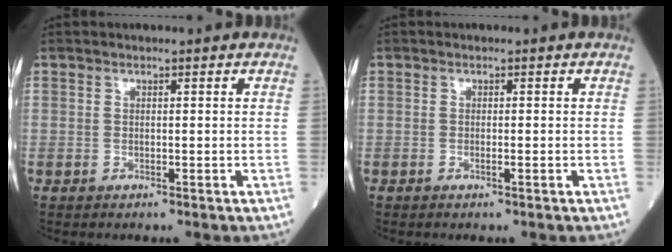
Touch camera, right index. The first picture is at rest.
{"total": 0.8, "force": [-0.3, 0.0, 0.8], "torque": [-0.017, -0.001, -0.004]}